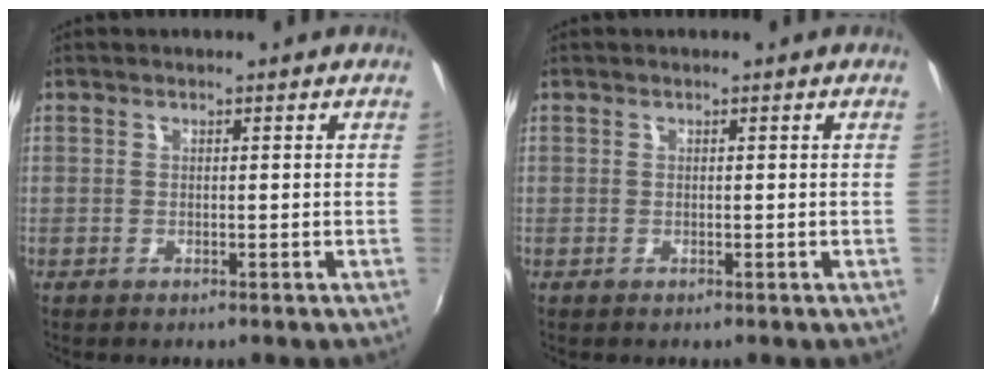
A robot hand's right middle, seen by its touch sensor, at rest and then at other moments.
{"total": 0.0}